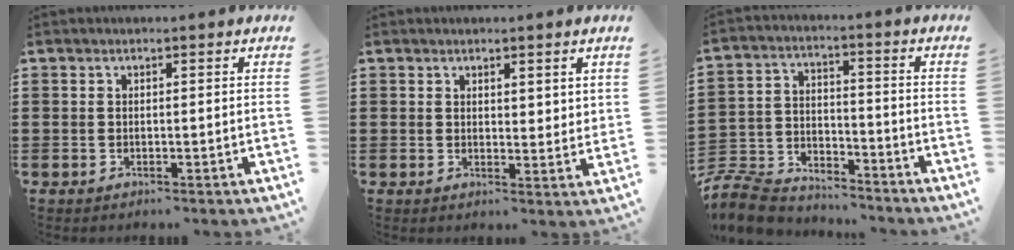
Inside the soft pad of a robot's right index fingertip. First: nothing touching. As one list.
[{"total": 2.2, "force": [1.9, 1.1, 0.3], "torque": [-0.003, 0.005, 0.035]}, {"total": 8.4, "force": [-8.0, 2.1, 1.5], "torque": [-0.046, 0.015, -0.164]}]